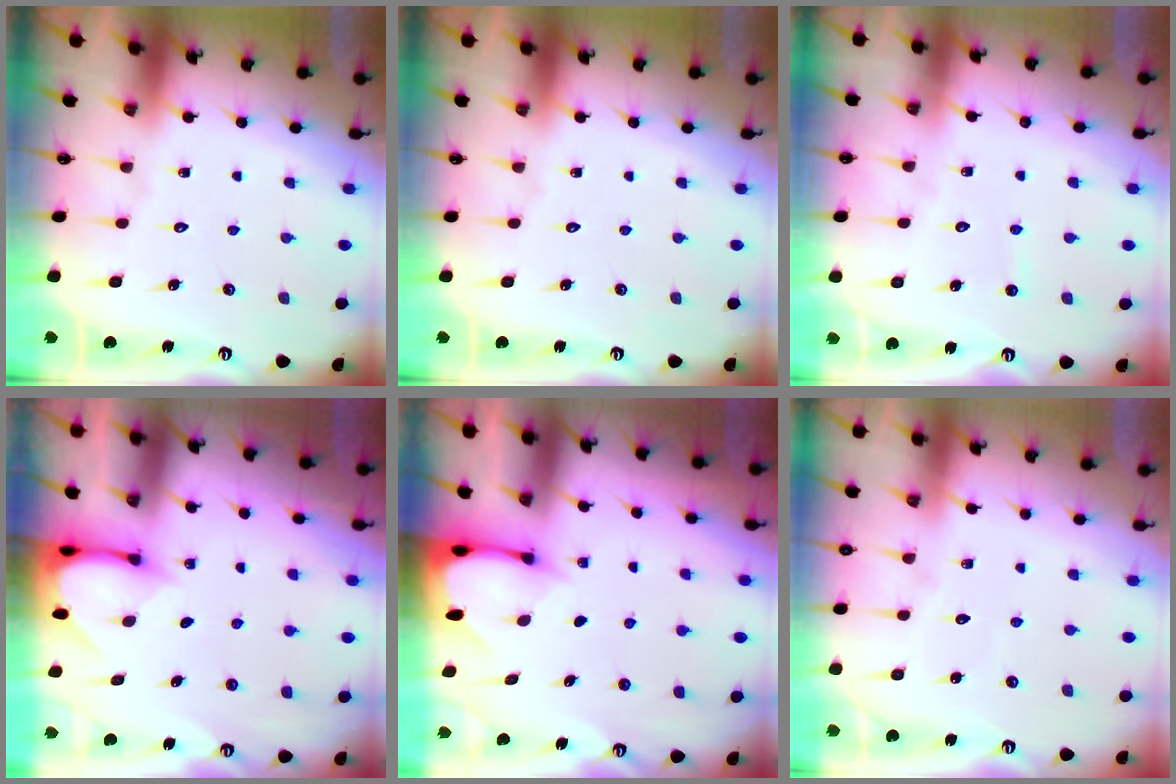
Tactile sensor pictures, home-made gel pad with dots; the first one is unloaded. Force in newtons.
{"total": 0.0}
{"total": 2.8, "press": 2.8, "slide": 0.3}
{"total": 3.5, "press": 3.5, "slide": 0.2}
{"total": 2.6, "press": 2.6, "slide": 0.3}
{"total": 4.2, "press": 4.1, "slide": 0.3}